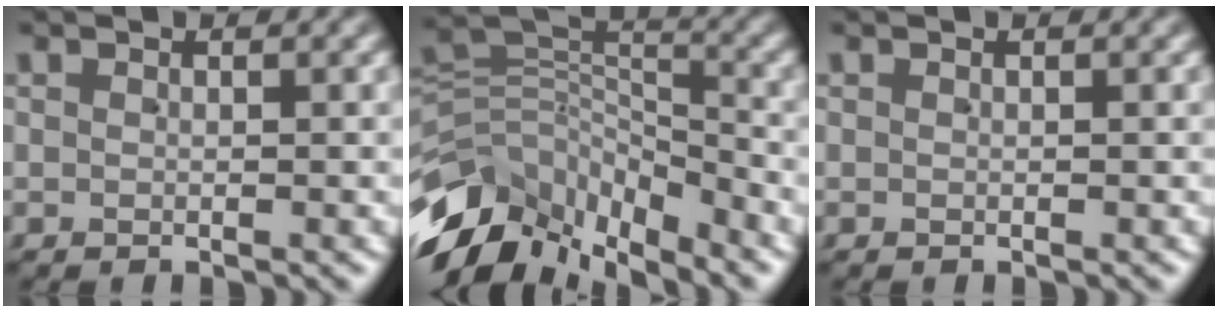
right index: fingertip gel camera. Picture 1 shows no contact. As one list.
[{"total": 10.9, "force": [-5.4, 7.4, 5.9], "torque": [-0.100, -0.032, -0.083]}, {"total": 0.0}]